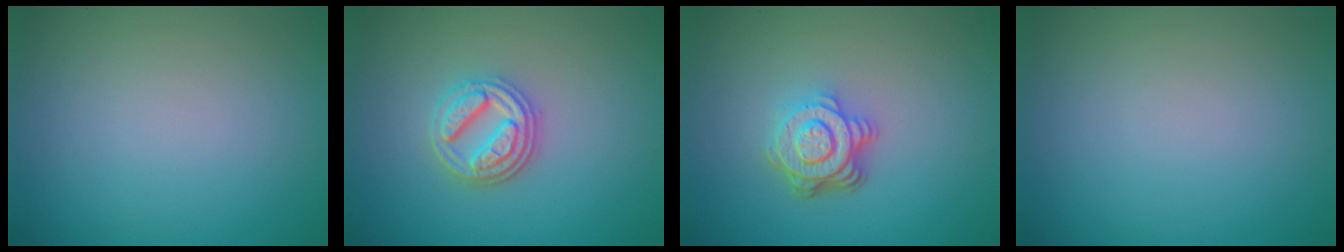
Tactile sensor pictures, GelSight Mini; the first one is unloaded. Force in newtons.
{"total": 3.6, "press": 3.1, "slide": 1.7}
{"total": 4.7, "press": 3.5, "slide": 3.2}
{"total": 0.0}